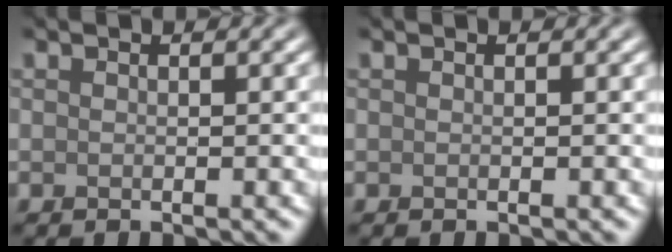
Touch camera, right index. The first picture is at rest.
{"total": 0.0}